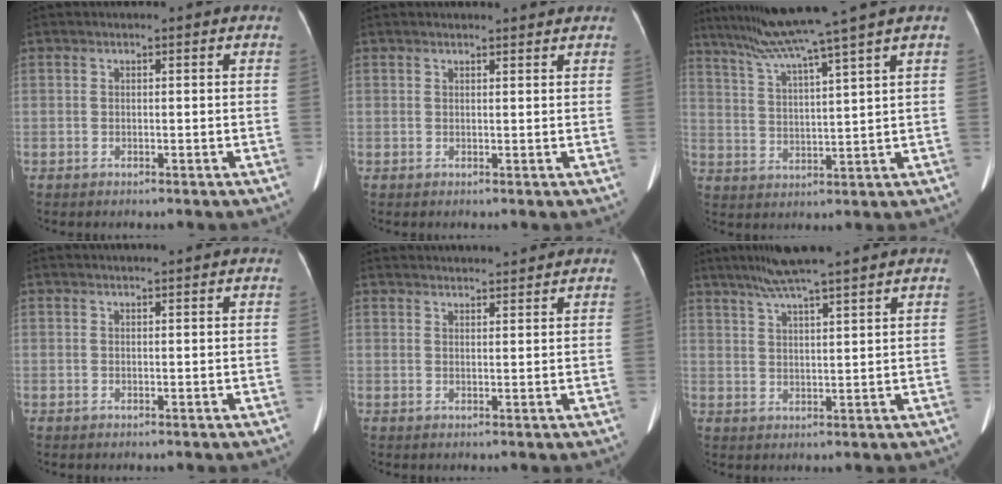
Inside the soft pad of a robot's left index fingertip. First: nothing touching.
{"total": 3.9, "force": [3.8, 0.4, 0.9], "torque": [-0.013, 0.013, 0.041]}
{"total": 12.6, "force": [9.9, -2.8, 7.3], "torque": [-0.126, 0.007, 0.162]}
{"total": 4.4, "force": [4.2, -0.1, 1.4], "torque": [-0.018, 0.023, 0.047]}
{"total": 10.3, "force": [10.0, 1.0, 2.4], "torque": [-0.028, 0.028, 0.128]}
{"total": 10.6, "force": [8.8, -0.4, 6.0], "torque": [-0.101, 0.032, 0.133]}